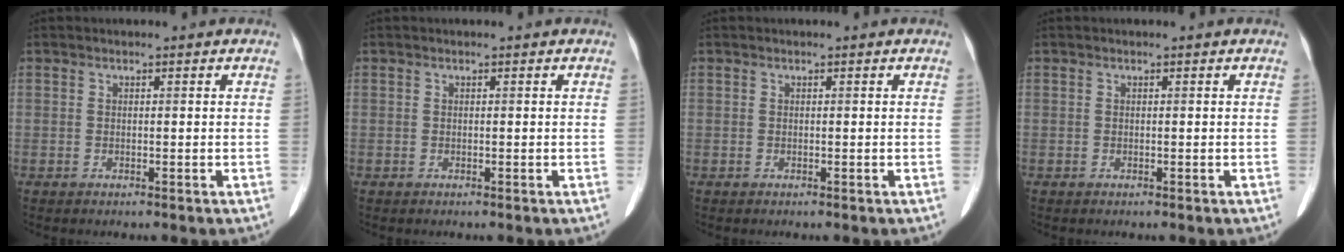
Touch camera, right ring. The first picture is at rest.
{"total": 0.0}
{"total": 0.0}
{"total": 0.0}